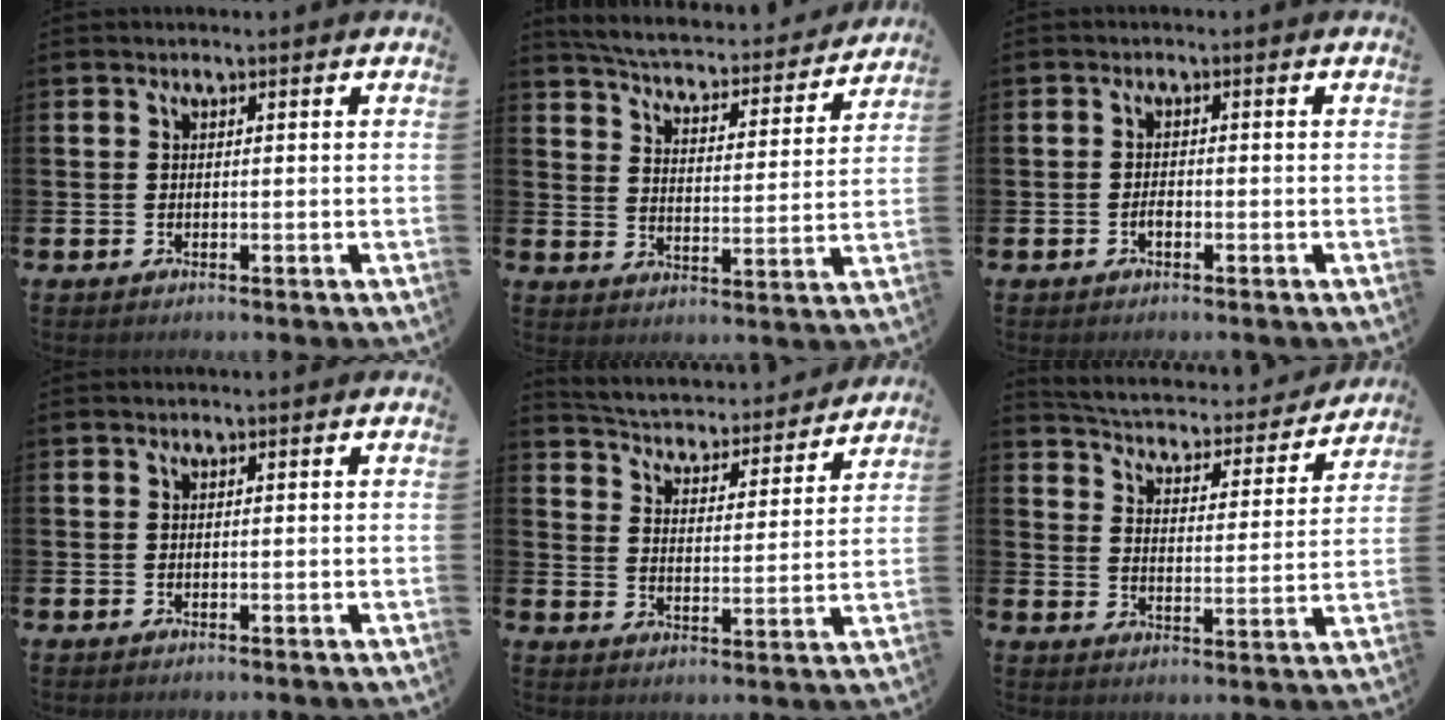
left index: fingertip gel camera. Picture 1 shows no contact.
{"total": 5.1, "force": [4.9, 0.5, 1.2], "torque": [-0.049, -0.044, 0.078]}
{"total": 1.4, "force": [-0.7, 0.7, 0.9], "torque": [-0.017, 0.000, -0.013]}
{"total": 0.0}
{"total": 4.1, "force": [4.0, 0.8, 0.5], "torque": [-0.037, -0.042, 0.060]}
{"total": 4.5, "force": [4.3, 0.8, 0.9], "torque": [-0.045, -0.040, 0.066]}